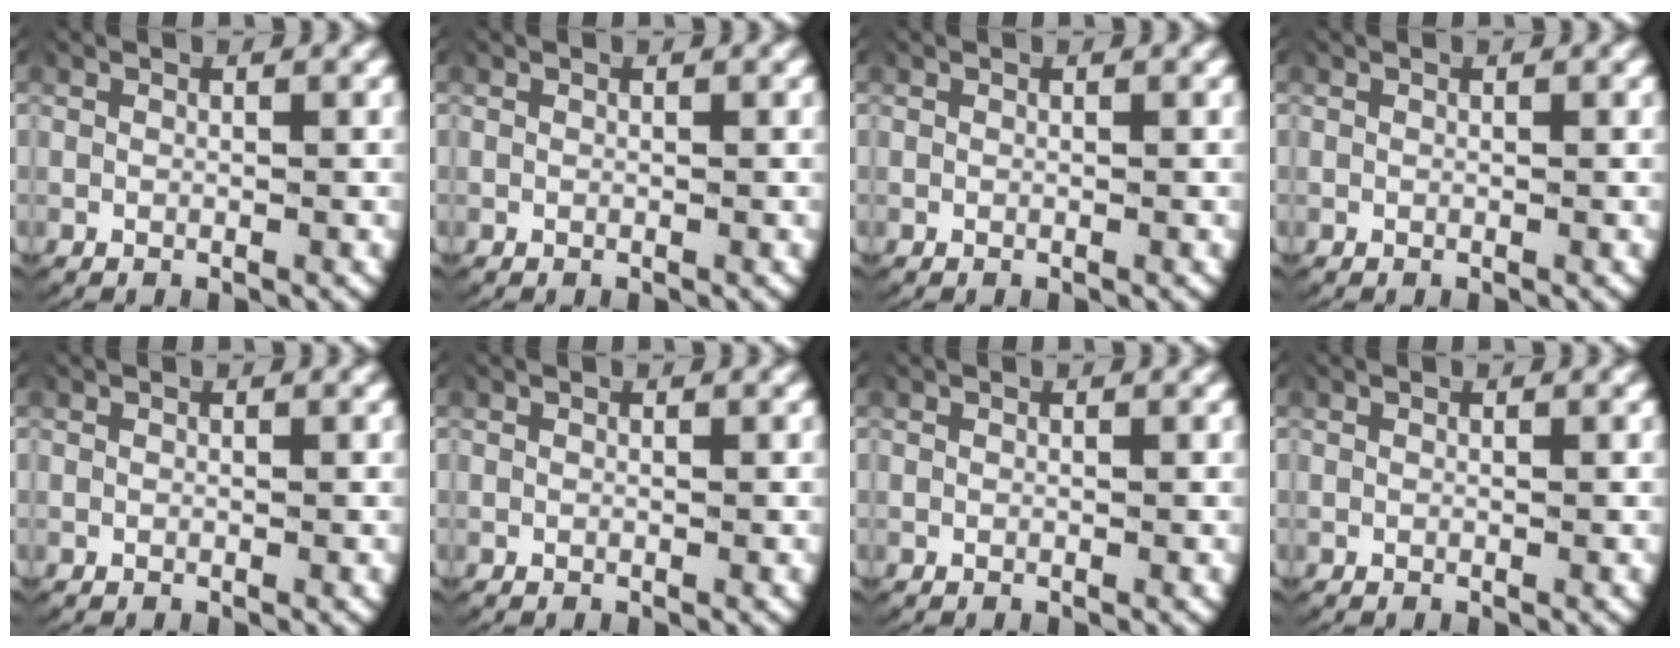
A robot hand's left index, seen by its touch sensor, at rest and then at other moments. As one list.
[{"total": 0.0}, {"total": 0.0}, {"total": 0.0}, {"total": 0.0}, {"total": 0.0}, {"total": 0.0}, {"total": 0.0}]